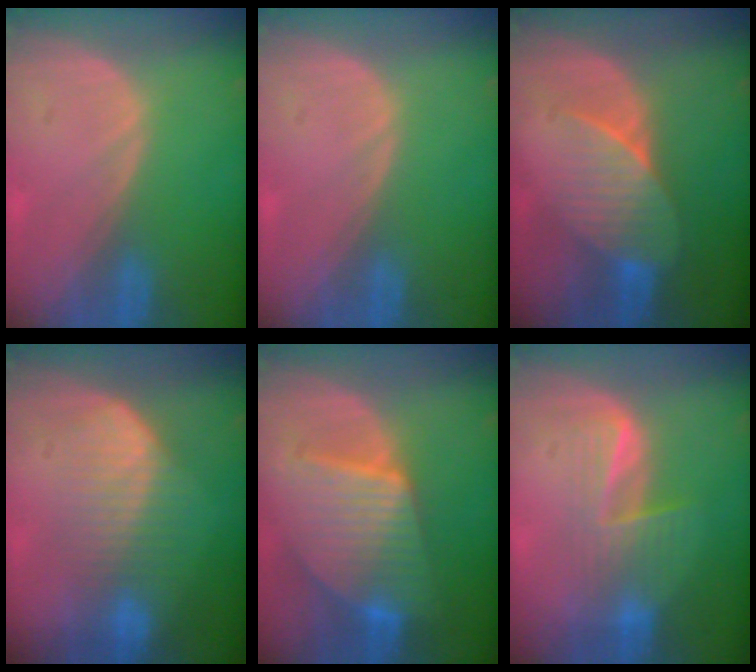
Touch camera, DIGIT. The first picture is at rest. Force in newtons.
{"total": 0.0}
{"total": 7.3, "press": 6.8, "slide": 2.8}
{"total": 6.8, "press": 6.6, "slide": 1.5}
{"total": 9.5, "press": 9.5, "slide": 0.8}
{"total": 6.2, "press": 5.9, "slide": 1.9}